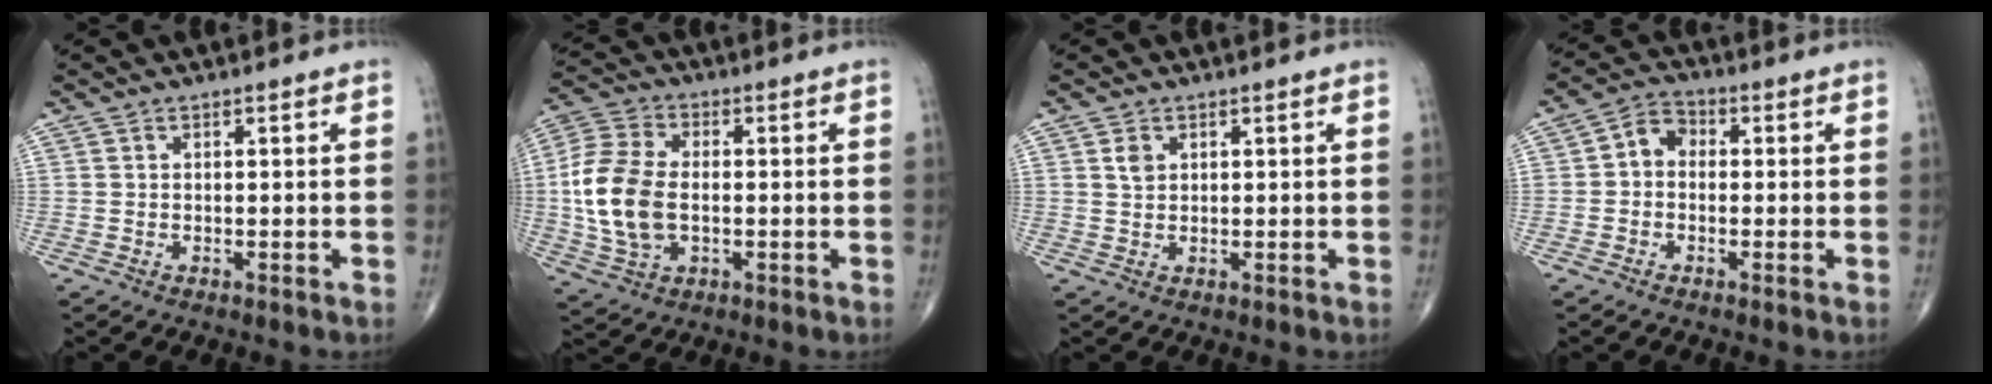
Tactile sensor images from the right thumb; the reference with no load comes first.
{"total": 13.6, "force": [-0.8, 8.4, 10.7], "torque": [-0.229, 0.011, -0.016]}
{"total": 2.0, "force": [0.8, 1.4, 1.2], "torque": [-0.018, -0.002, 0.016]}
{"total": 4.7, "force": [-0.2, 3.7, 2.9], "torque": [-0.032, 0.017, -0.019]}